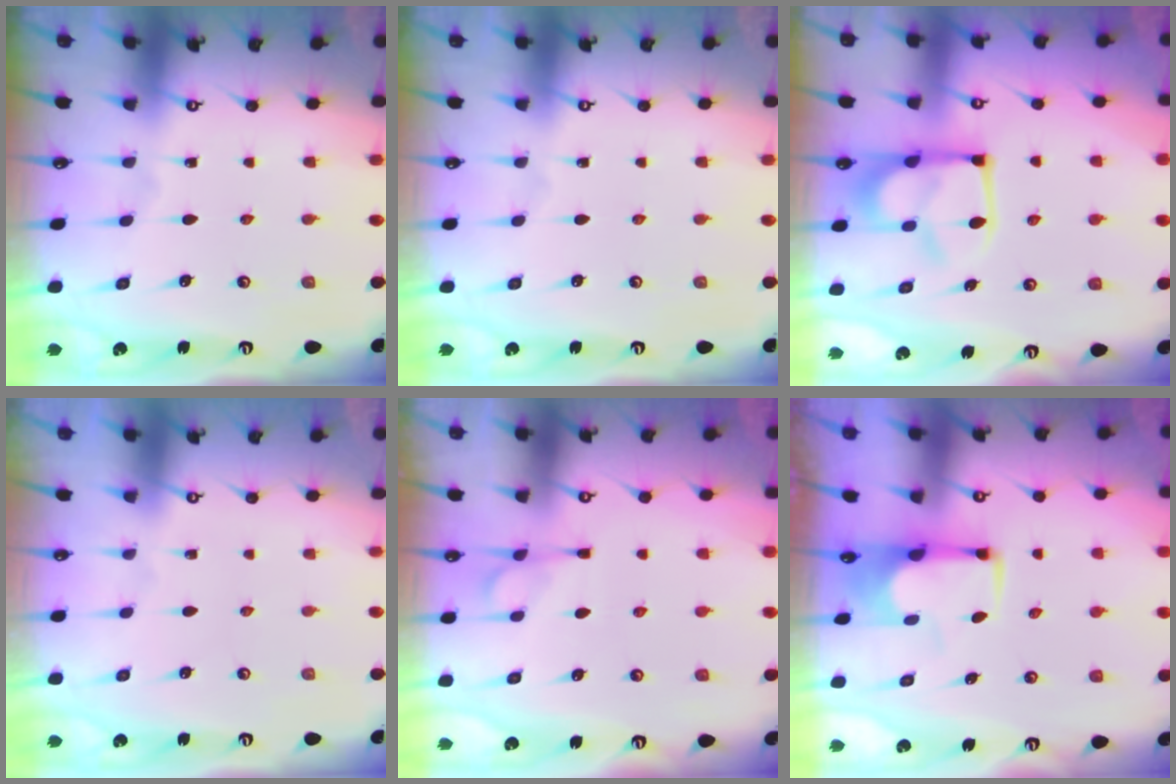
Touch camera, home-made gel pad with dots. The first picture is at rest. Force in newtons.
{"total": 0.0}
{"total": 5.5, "press": 5.3, "slide": 1.2}
{"total": 1.5, "press": 1.4, "slide": 0.6}
{"total": 2.0, "press": 1.4, "slide": 1.3}
{"total": 1.9, "press": 1.6, "slide": 1.0}